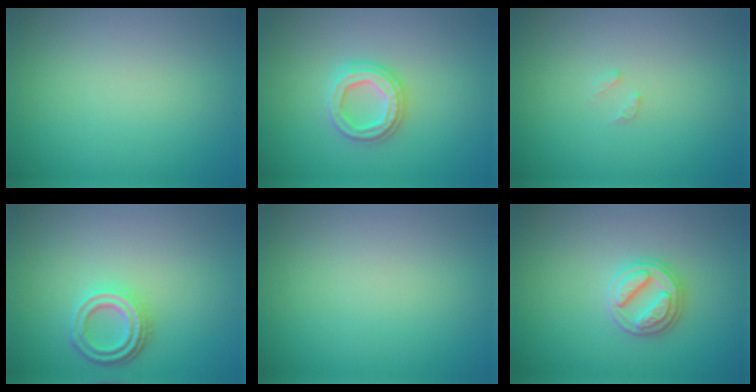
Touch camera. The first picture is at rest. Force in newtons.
{"total": 3.3, "press": 3.2, "slide": 0.6}
{"total": 0.8, "press": 0.7, "slide": 0.1}
{"total": 3.0, "press": 2.6, "slide": 1.6}
{"total": 0.0}
{"total": 2.8, "press": 2.8, "slide": 0.2}